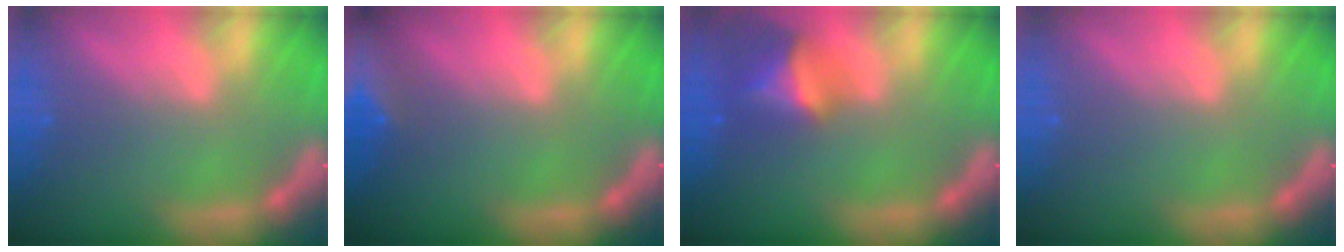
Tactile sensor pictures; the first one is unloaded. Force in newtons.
{"total": 9.4}
{"total": 4.9}
{"total": 0.0}